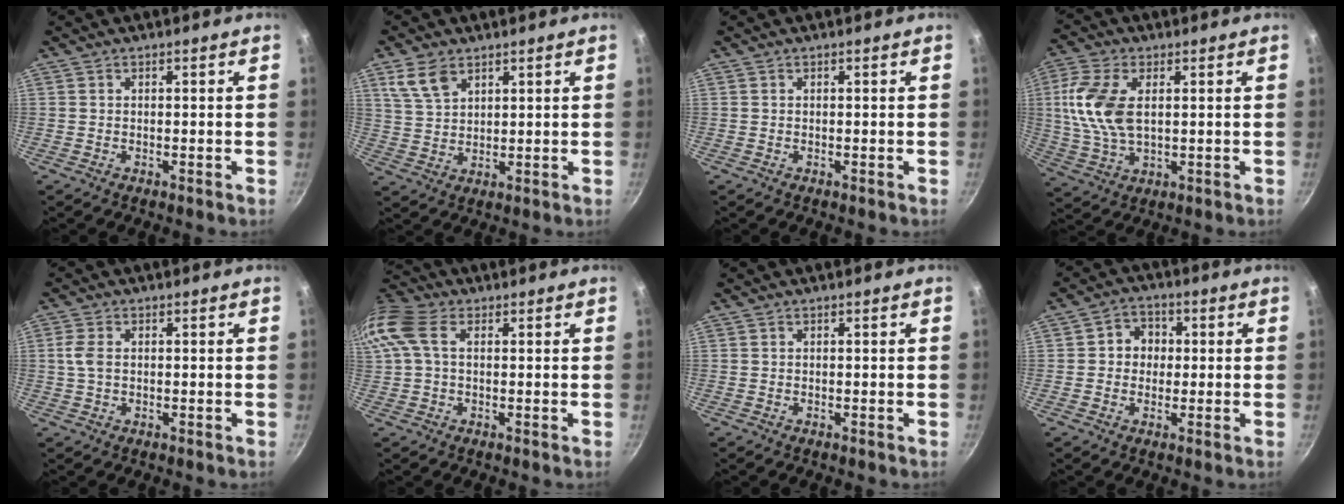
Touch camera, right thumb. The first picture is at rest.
{"total": 6.6, "force": [3.9, 3.8, 3.7], "torque": [-0.060, -0.012, 0.082]}
{"total": 0.0}
{"total": 11.9, "force": [2.0, 6.6, 9.7], "torque": [-0.199, 0.002, 0.038]}
{"total": 3.3, "force": [0.2, 2.1, 2.5], "torque": [-0.057, 0.005, 0.001]}
{"total": 9.7, "force": [2.3, 6.2, 7.1], "torque": [-0.148, 0.026, 0.031]}
{"total": 0.0}
{"total": 5.3, "force": [0.3, 4.8, 2.3], "torque": [-0.002, 0.009, -0.005]}